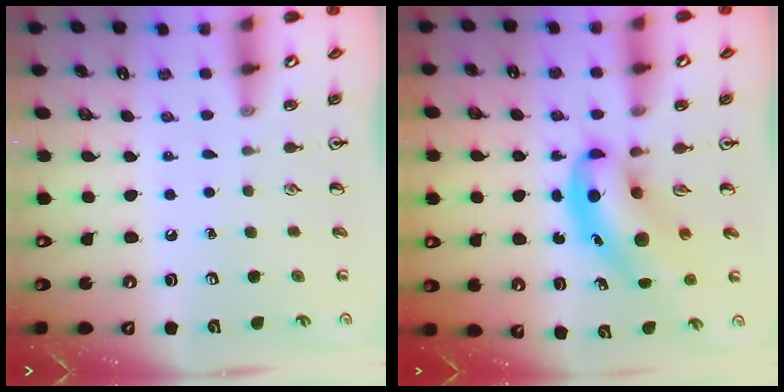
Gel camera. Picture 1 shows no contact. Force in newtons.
{"total": 8.2, "press": 7.8, "slide": 2.4}